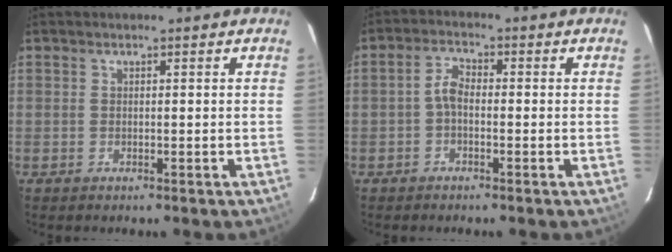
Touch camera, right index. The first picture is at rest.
{"total": 2.6, "force": [-1.0, 1.2, 2.1], "torque": [-0.046, 0.009, -0.022]}